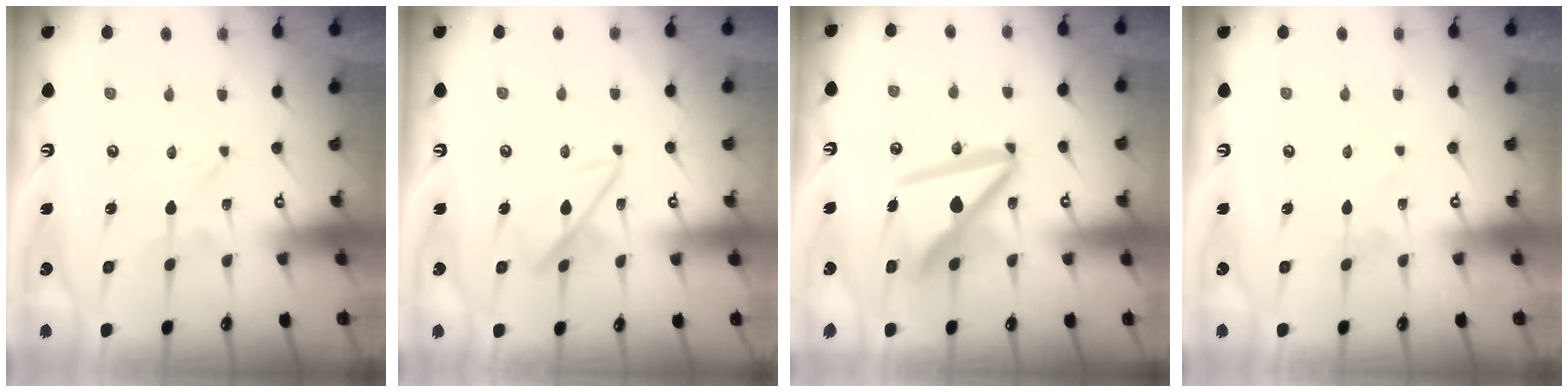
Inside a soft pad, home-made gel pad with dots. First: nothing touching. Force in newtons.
{"total": 10.4, "press": 10.4, "slide": 0.9}
{"total": 14.6, "press": 14.5, "slide": 1.8}
{"total": 1.4, "press": 1.4, "slide": 0.1}